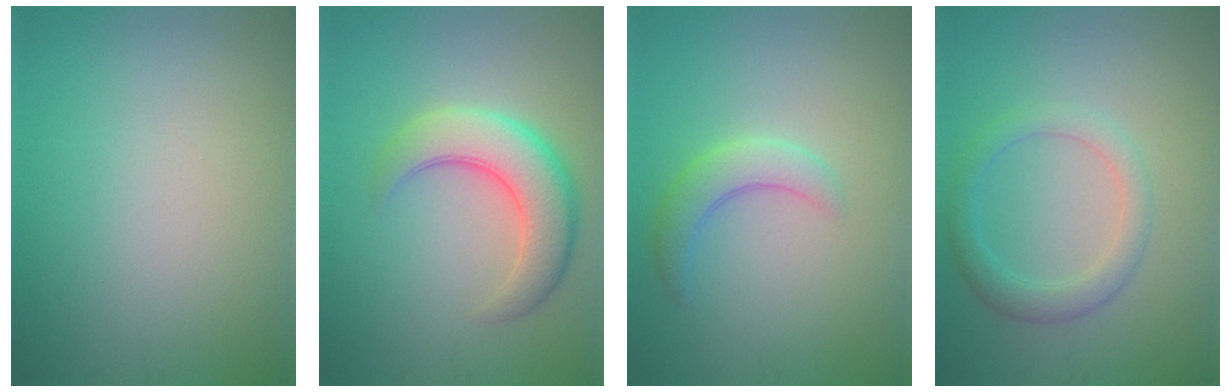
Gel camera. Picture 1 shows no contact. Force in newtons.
{"total": 6.2, "press": 6.2, "slide": 0.2}
{"total": 2.9, "press": 2.9, "slide": 0.2}
{"total": 2.8, "press": 2.8, "slide": 0.1}